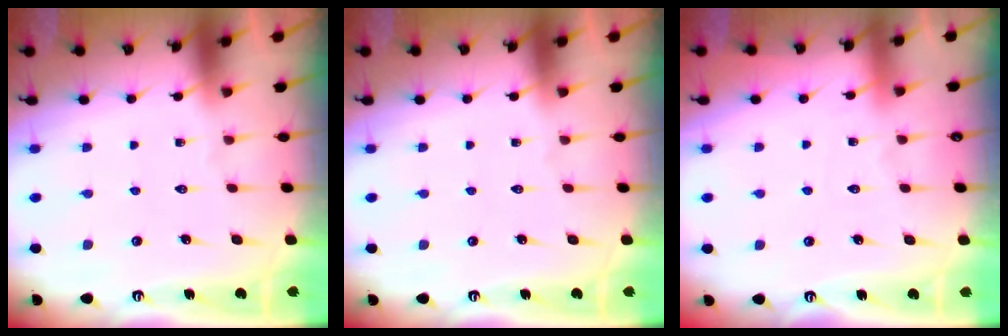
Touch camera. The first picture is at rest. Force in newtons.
{"total": 0.0}
{"total": 4.6, "press": 4.5, "slide": 0.7}